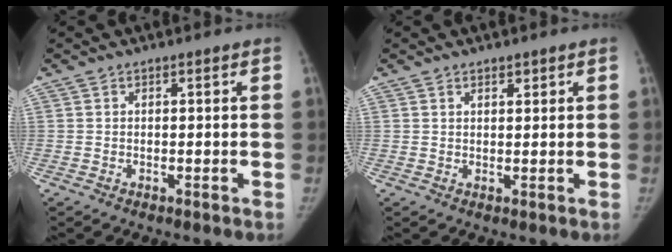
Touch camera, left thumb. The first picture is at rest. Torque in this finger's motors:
{"motor_torque": [-0.47, -0.34, -0.31, 0.02, 0.00]}